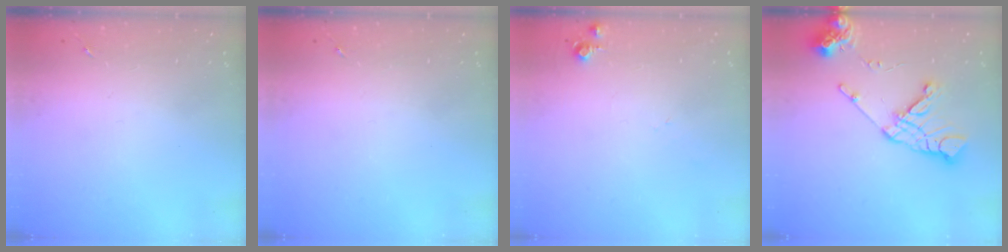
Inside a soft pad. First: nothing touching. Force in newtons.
{"total": 0.0}
{"total": 4.2, "press": 4.2, "slide": 0.6}
{"total": 14.4, "press": 14.3, "slide": 1.9}